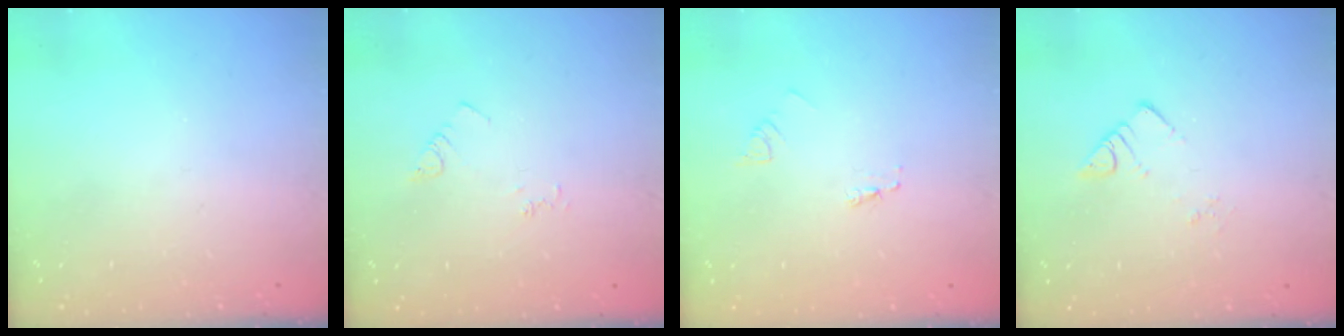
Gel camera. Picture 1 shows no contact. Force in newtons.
{"total": 3.3, "press": 3.3, "slide": 0.6}
{"total": 2.1, "press": 2.1, "slide": 0.1}
{"total": 2.6, "press": 2.6, "slide": 0.1}